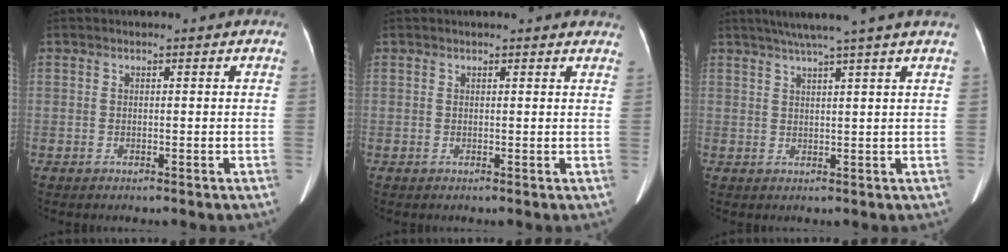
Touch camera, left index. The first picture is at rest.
{"total": 6.9, "force": [6.4, 1.7, 2.0], "torque": [-0.013, 0.008, 0.052]}
{"total": 8.4, "force": [6.6, -1.7, 5.0], "torque": [-0.072, 0.020, 0.085]}